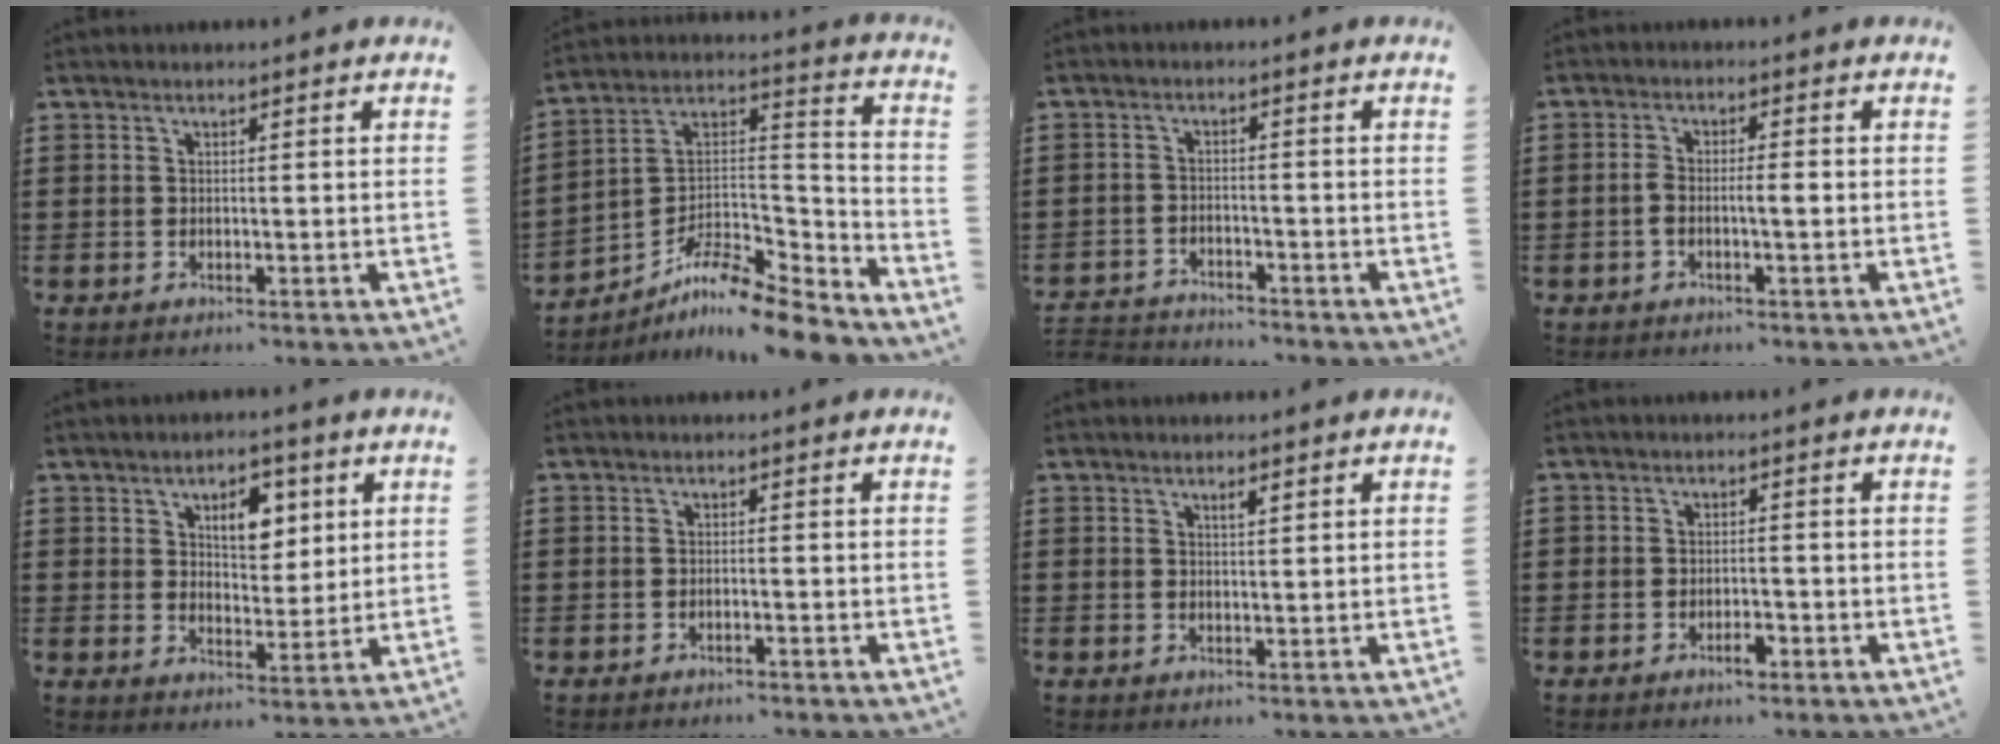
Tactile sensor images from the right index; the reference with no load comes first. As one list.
[{"total": 9.5, "force": [-8.4, 1.7, 4.1], "torque": [-0.078, 0.015, -0.171]}, {"total": 2.5, "force": [-2.5, 0.3, -0.3], "torque": [-0.003, 0.001, -0.055]}, {"total": 2.7, "force": [-0.8, 0.5, 2.5], "torque": [-0.055, 0.000, -0.019]}, {"total": 6.1, "force": [2.5, 3.5, 4.3], "torque": [-0.063, 0.002, 0.035]}, {"total": 0.7, "force": [-0.7, 0.0, 0.1], "torque": [-0.005, -0.001, -0.014]}, {"total": 1.3, "force": [0.6, 0.4, 1.1], "torque": [-0.021, 0.004, 0.010]}, {"total": 2.1, "force": [-1.4, 0.9, 1.2], "torque": [-0.026, 0.001, -0.027]}]